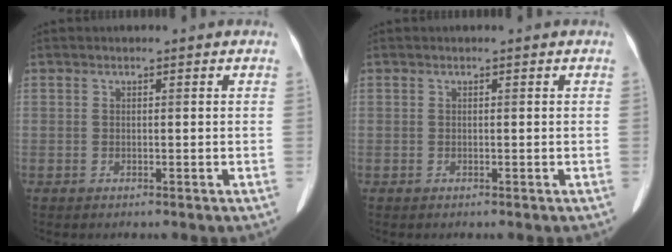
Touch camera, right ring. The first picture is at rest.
{"total": 0.0}